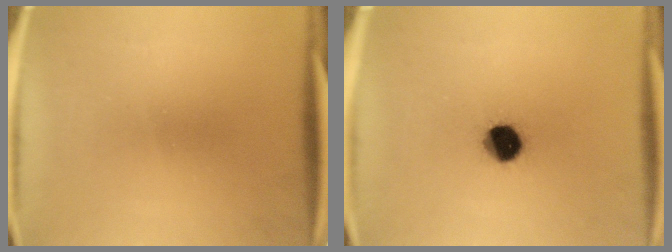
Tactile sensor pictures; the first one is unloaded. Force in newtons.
{"total": 8.3}